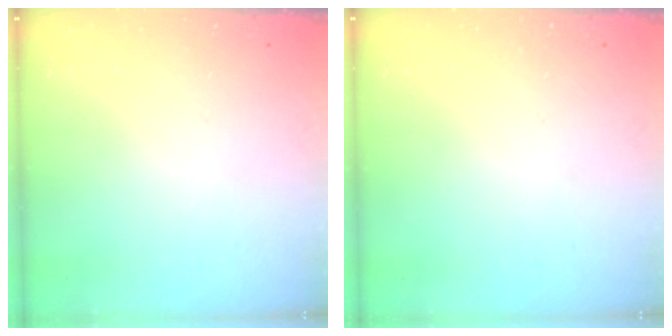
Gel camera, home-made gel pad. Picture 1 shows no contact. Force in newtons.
{"total": 0.0}